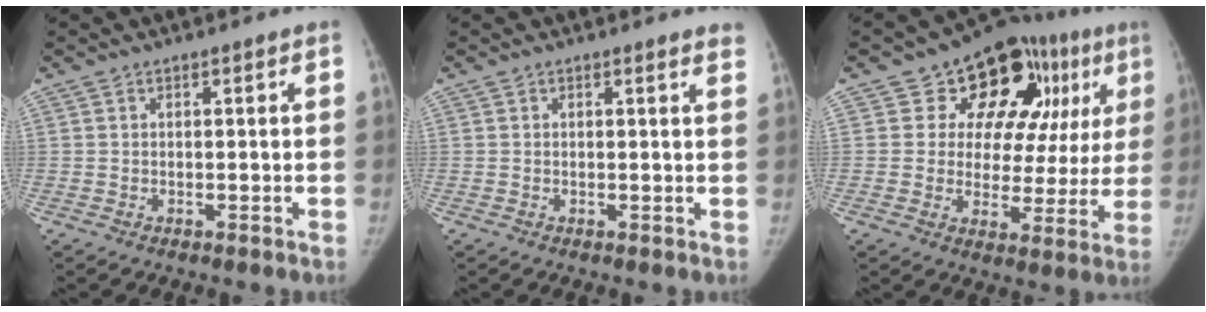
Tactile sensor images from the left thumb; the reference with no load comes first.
{"total": 2.8, "force": [2.5, 0.4, 1.1], "torque": [-0.006, -0.008, 0.014]}
{"total": 20.1, "force": [8.7, 12.3, 13.3], "torque": [-0.113, 0.004, 0.118]}